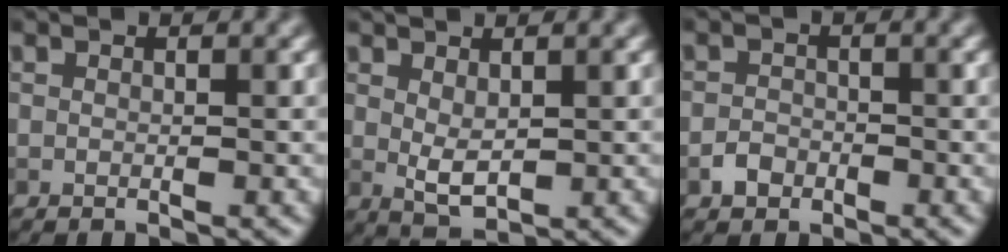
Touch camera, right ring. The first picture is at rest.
{"total": 2.6, "force": [0.8, 1.2, 2.2], "torque": [-0.047, 0.000, 0.019]}
{"total": 1.6, "force": [-0.9, 1.2, 0.5], "torque": [-0.003, 0.003, -0.020]}